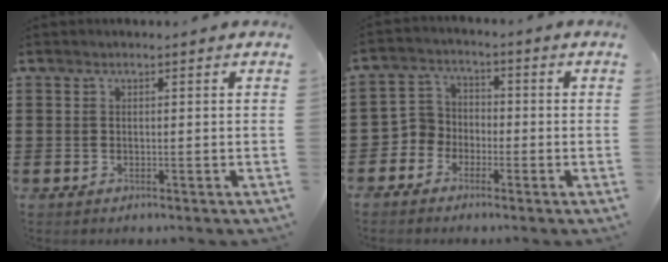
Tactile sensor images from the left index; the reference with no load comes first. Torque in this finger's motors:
{"motor_torque": [-0.43, 0.85, -0.03, -0.01]}